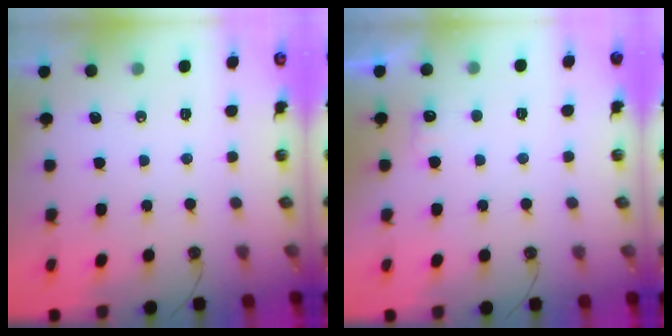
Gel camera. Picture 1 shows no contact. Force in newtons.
{"total": 4.6, "press": 4.4, "slide": 1.3}